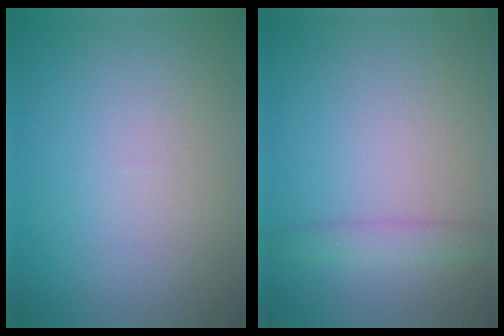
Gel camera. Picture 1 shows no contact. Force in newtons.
{"total": 1.7, "press": 1.7, "slide": 0.2}